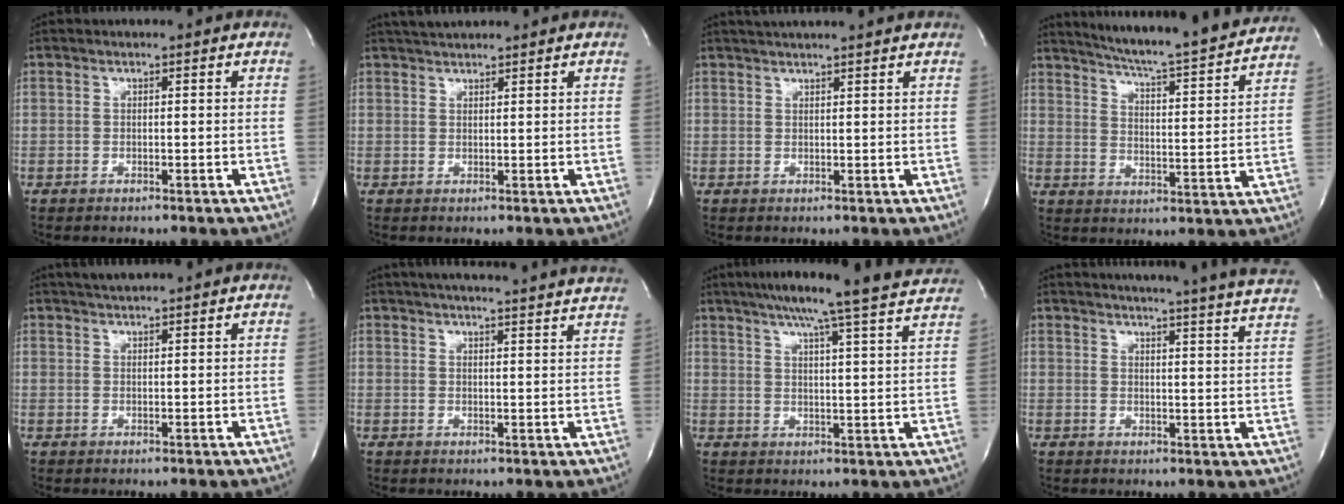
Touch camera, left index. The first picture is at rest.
{"total": 3.2, "force": [3.0, 0.2, 1.0], "torque": [-0.019, 0.021, 0.054]}
{"total": 6.7, "force": [6.1, -0.6, 2.8], "torque": [-0.044, 0.027, 0.078]}
{"total": 20.1, "force": [18.6, 0.2, 7.7], "torque": [-0.123, -0.045, 0.244]}
{"total": 3.9, "force": [3.5, -0.2, 1.5], "torque": [-0.023, 0.019, 0.056]}
{"total": 20.9, "force": [19.4, 0.5, 7.9], "torque": [-0.123, -0.002, 0.241]}
{"total": 19.5, "force": [17.8, -1.9, 7.8], "torque": [-0.134, -0.047, 0.228]}
{"total": 24.0, "force": [22.5, -0.7, 8.3], "torque": [-0.127, -0.075, 0.259]}